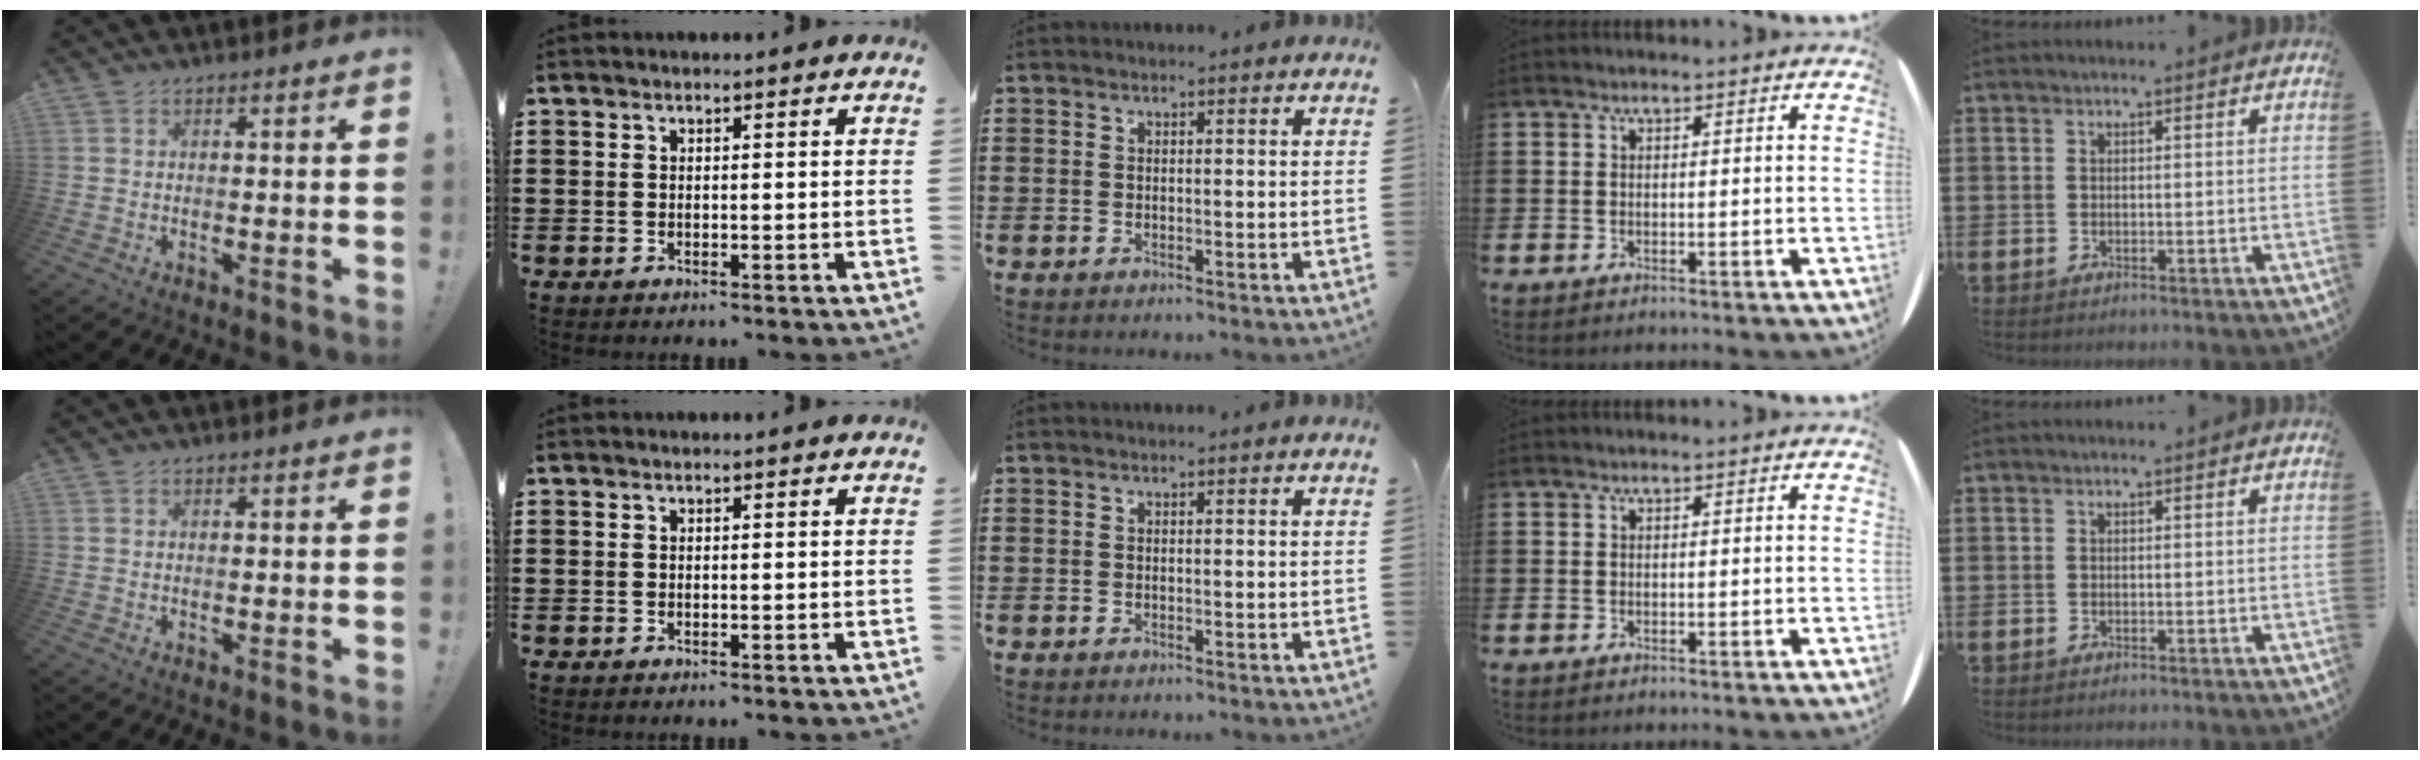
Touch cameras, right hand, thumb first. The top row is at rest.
{}